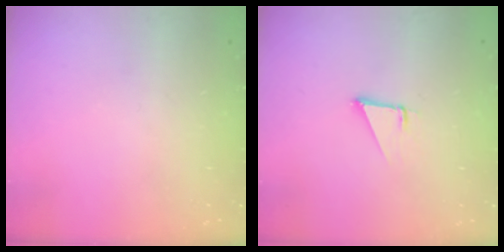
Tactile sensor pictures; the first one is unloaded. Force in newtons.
{"total": 1.9, "press": 1.9, "slide": 0.0}